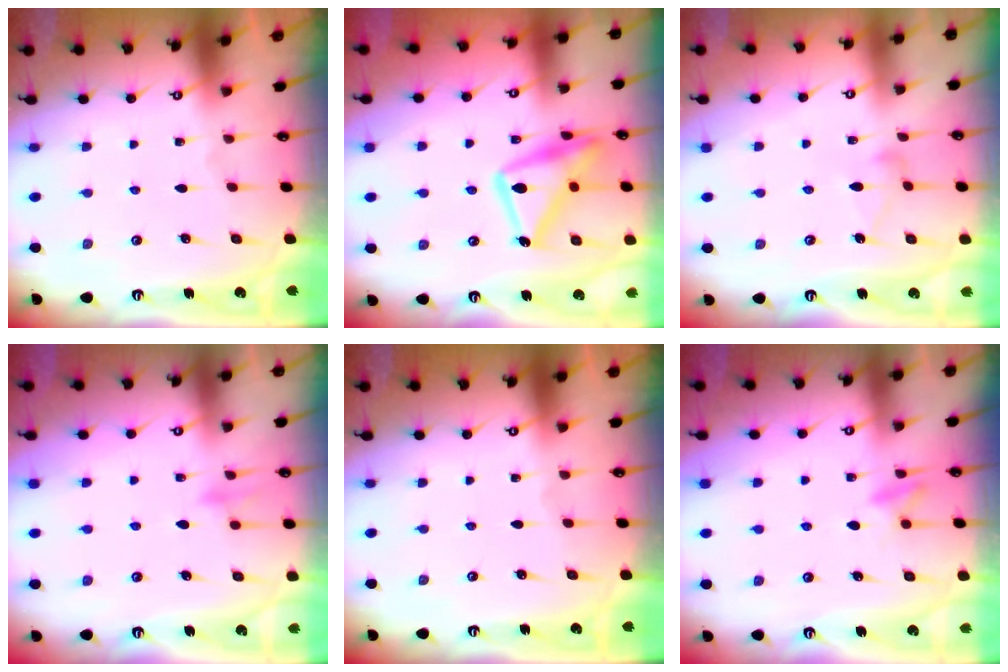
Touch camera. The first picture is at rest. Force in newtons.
{"total": 19.3, "press": 19.2, "slide": 1.5}
{"total": 7.5, "press": 7.5, "slide": 0.3}
{"total": 7.5, "press": 7.4, "slide": 0.6}
{"total": 0.0}
{"total": 10.1, "press": 10.0, "slide": 1.3}